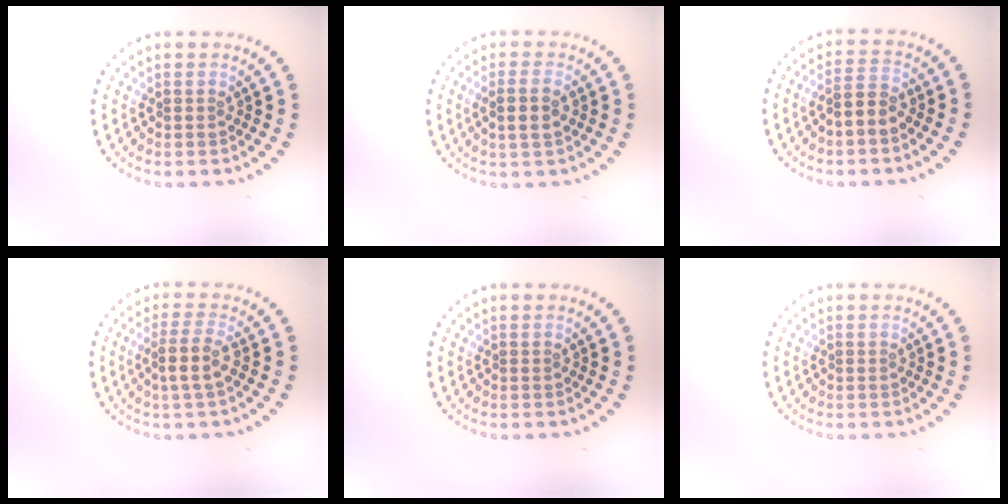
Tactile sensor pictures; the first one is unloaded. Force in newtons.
{"total": 2.3, "press": 2.1, "slide": 0.8}
{"total": 2.4, "press": 2.2, "slide": 0.9}
{"total": 2.7, "press": 2.2, "slide": 1.5}
{"total": 0.0}
{"total": 0.0}